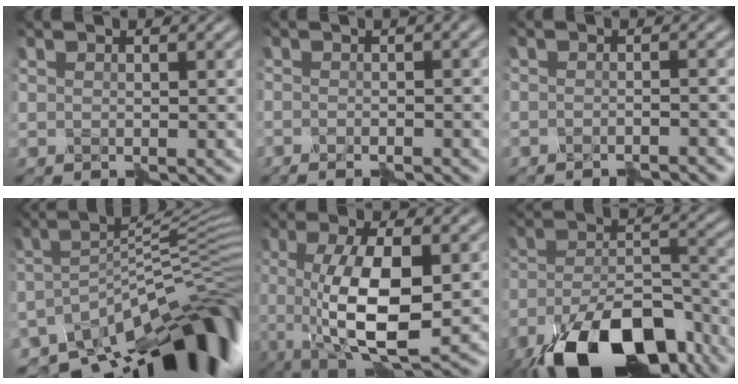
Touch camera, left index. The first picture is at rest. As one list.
[{"total": 3.0, "force": [-0.9, 0.9, 2.6], "torque": [-0.018, 0.004, -0.021]}, {"total": 2.2, "force": [-2.1, 0.0, 0.2], "torque": [0.004, 0.000, -0.039]}, {"total": 13.8, "force": [-8.8, 4.0, 9.9], "torque": [-0.139, 0.000, -0.149]}, {"total": 8.3, "force": [-1.0, 2.7, 7.8], "torque": [-0.141, -0.007, -0.018]}, {"total": 14.8, "force": [-10.1, 6.1, 8.9], "torque": [-0.176, -0.023, -0.164]}]